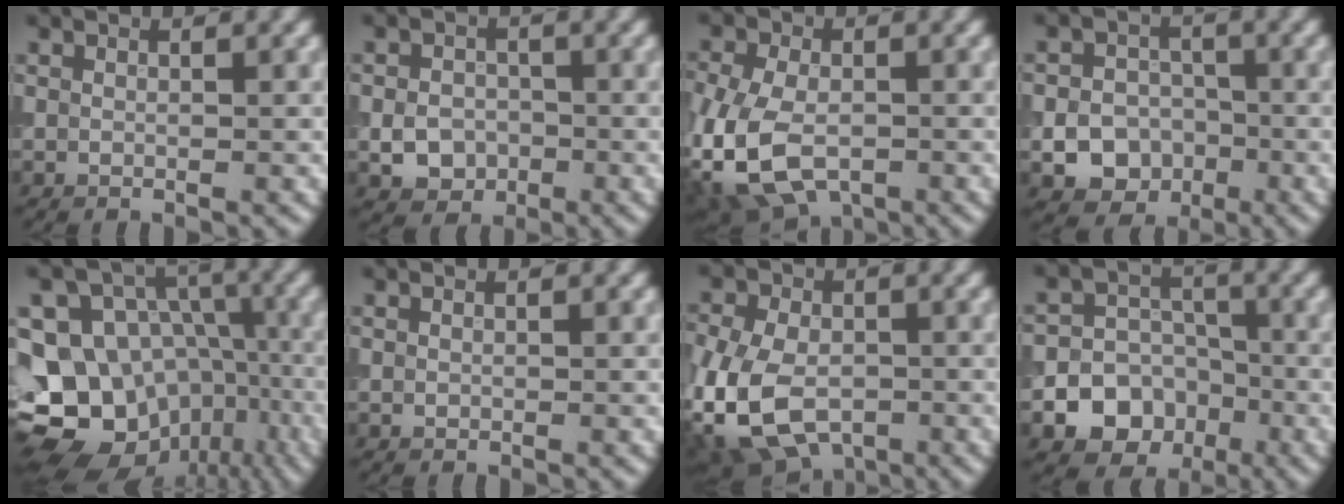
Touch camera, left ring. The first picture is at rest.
{"total": 3.1, "force": [-0.9, 2.6, 1.4], "torque": [-0.021, -0.001, -0.018]}
{"total": 9.4, "force": [-3.9, 5.6, 6.5], "torque": [-0.157, -0.030, -0.078]}
{"total": 7.2, "force": [-2.6, 6.3, 2.3], "torque": [-0.015, -0.015, -0.062]}
{"total": 19.3, "force": [-6.4, 16.7, 7.3], "torque": [-0.154, -0.010, -0.082]}
{"total": 0.0}
{"total": 11.4, "force": [-4.3, 7.6, 7.3], "torque": [-0.147, -0.035, -0.075]}
{"total": 10.3, "force": [-4.3, 8.9, 2.6], "torque": [-0.024, -0.027, -0.090]}